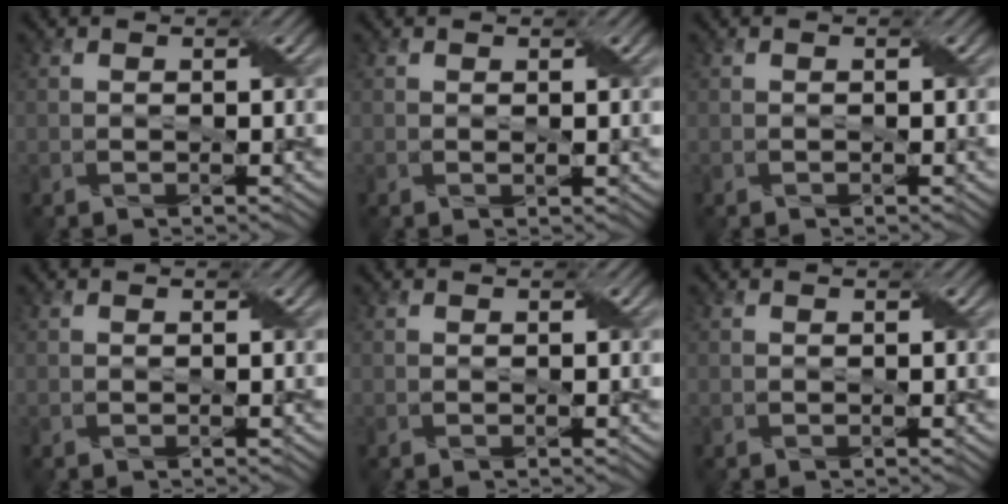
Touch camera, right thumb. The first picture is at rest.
{"total": 0.6, "force": [0.2, 0.2, 0.5], "torque": [-0.008, -0.001, 0.004]}
{"total": 0.0}
{"total": 0.0}
{"total": 0.0}
{"total": 0.0}